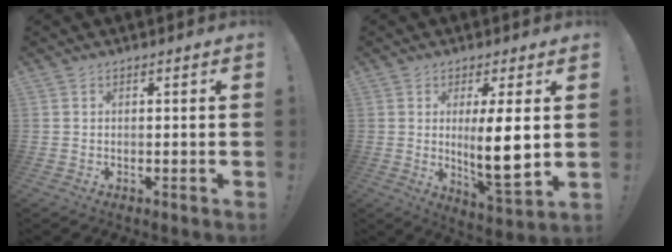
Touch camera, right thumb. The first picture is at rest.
{"total": 11.8, "force": [1.2, 2.0, 11.5], "torque": [-0.193, -0.018, 0.015]}